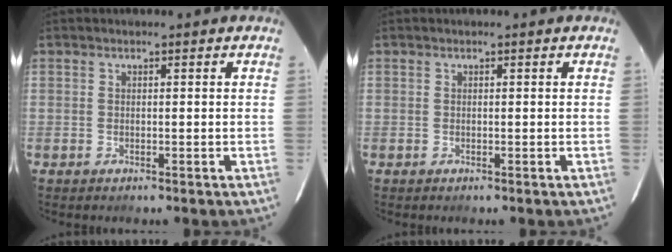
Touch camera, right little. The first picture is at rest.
{"total": 0.0}